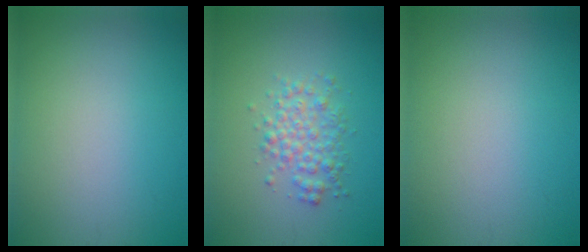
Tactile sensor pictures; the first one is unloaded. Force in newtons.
{"total": 2.7, "press": 2.7, "slide": 0.0}
{"total": 0.0}